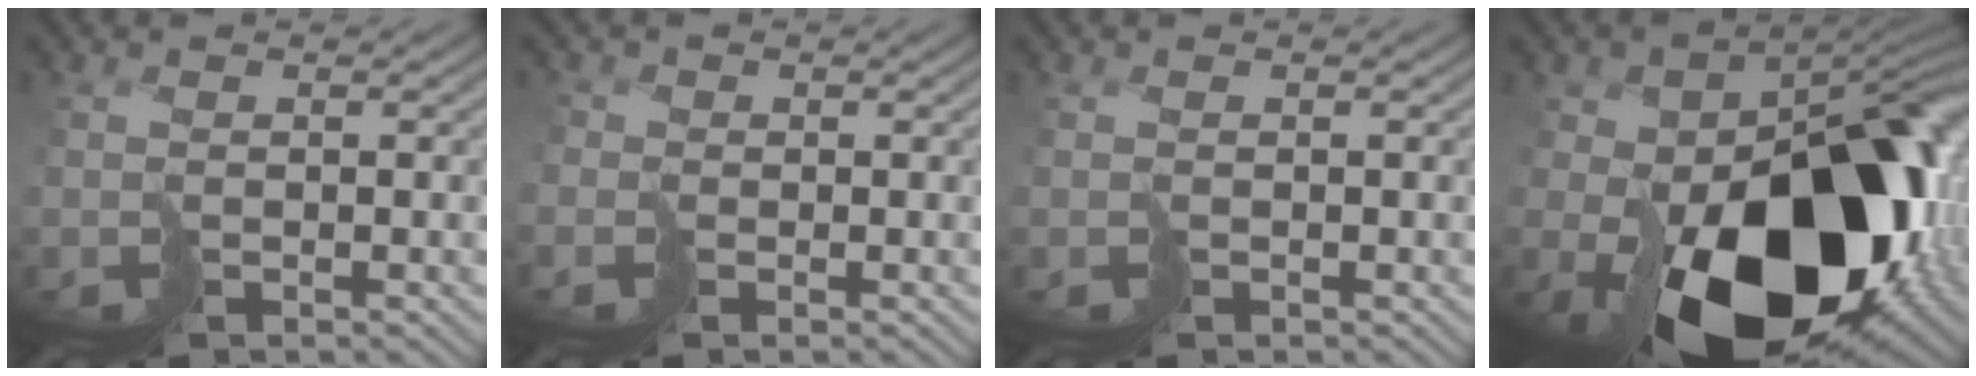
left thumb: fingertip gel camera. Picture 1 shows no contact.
{"total": 1.3, "force": [-0.6, 1.0, -0.7], "torque": [0.020, 0.003, -0.023]}
{"total": 0.0}
{"total": 20.7, "force": [-5.1, 12.7, 15.6], "torque": [-0.254, -0.054, -0.046]}